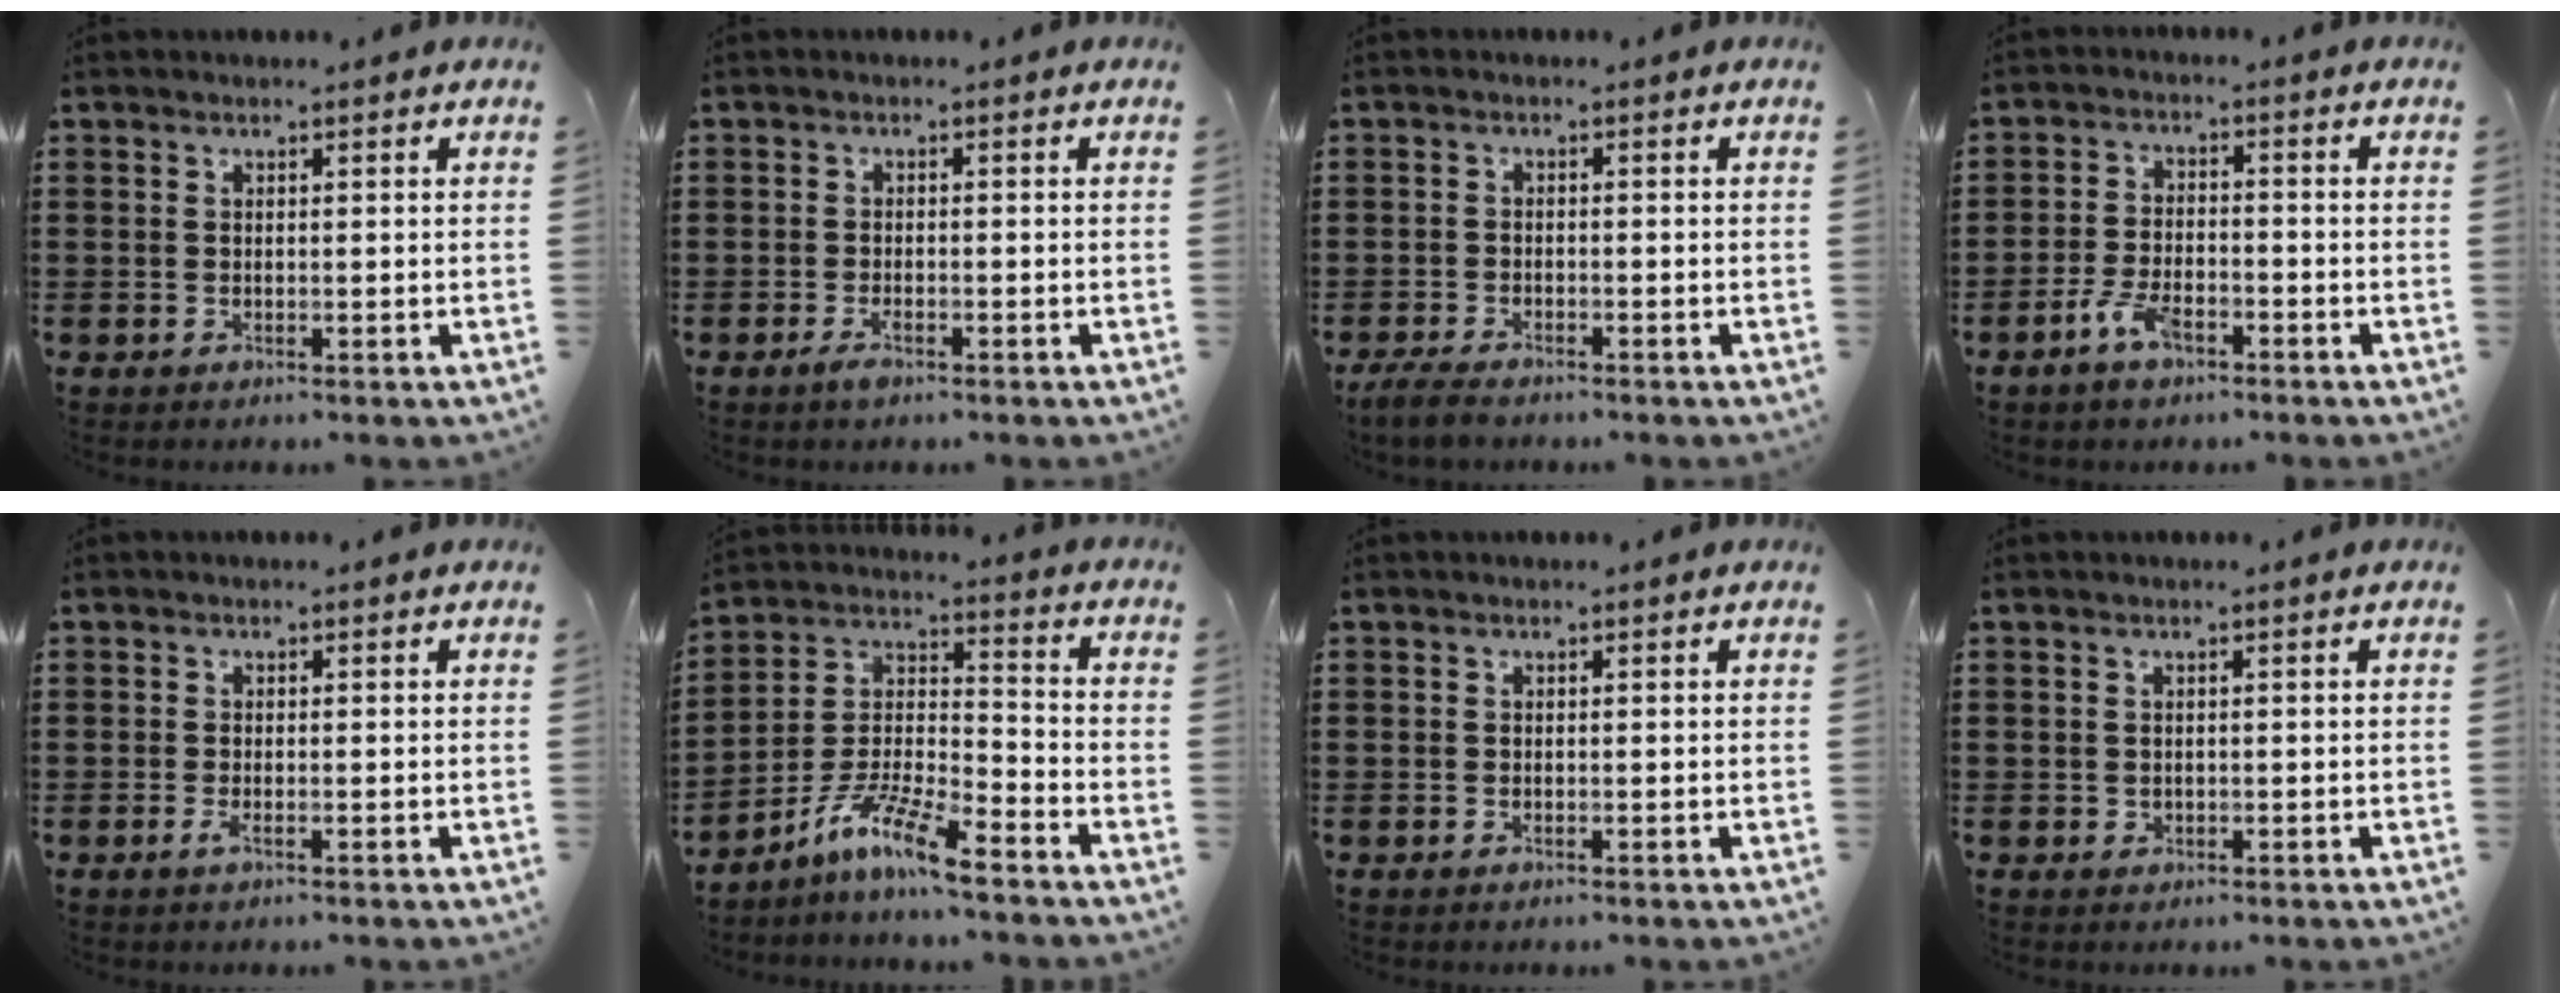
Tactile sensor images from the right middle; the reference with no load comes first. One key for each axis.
{"total": 2.1, "fx": -1.3, "fy": 0.7, "fz": 1.5, "tx": -0.034, "ty": -0.004, "tz": -0.026}
{"total": 2.5, "fx": -2.1, "fy": 0.6, "fz": 1.1, "tx": -0.035, "ty": 0.001, "tz": -0.047}
{"total": 4.8, "fx": -3.0, "fy": 1.9, "fz": 3.1, "tx": -0.071, "ty": 0.004, "tz": -0.061}
{"total": 1.4, "fx": -0.6, "fy": 0.2, "fz": 1.2, "tx": -0.030, "ty": -0.005, "tz": -0.013}
{"total": 10.0, "fx": -8.0, "fy": 1.0, "fz": 5.9, "tx": -0.127, "ty": 0.004, "tz": -0.159}
{"total": 0.0}
{"total": 0.6, "fx": 0.0, "fy": 0.6, "fz": 0.1, "tx": -0.004, "ty": 0.005, "tz": 0.000}